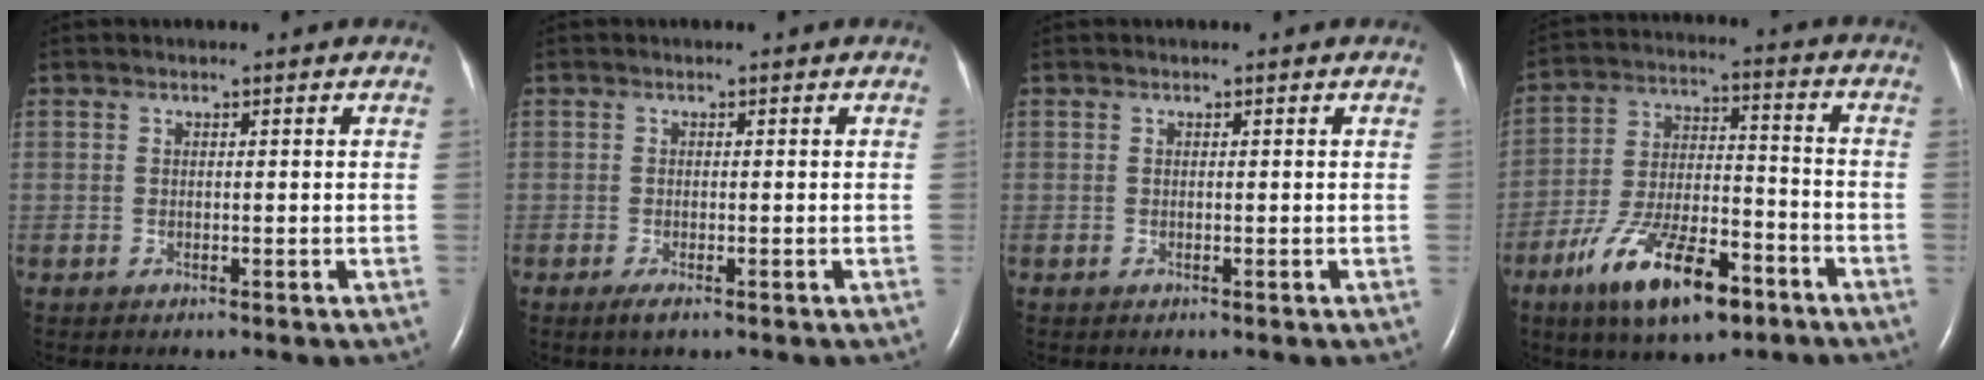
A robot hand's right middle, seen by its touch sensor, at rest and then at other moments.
{"total": 1.3, "force": [-0.8, 0.1, 1.0], "torque": [-0.021, -0.005, -0.016]}
{"total": 0.0}
{"total": 15.1, "force": [-8.9, 5.0, 11.2], "torque": [-0.207, -0.001, -0.152]}